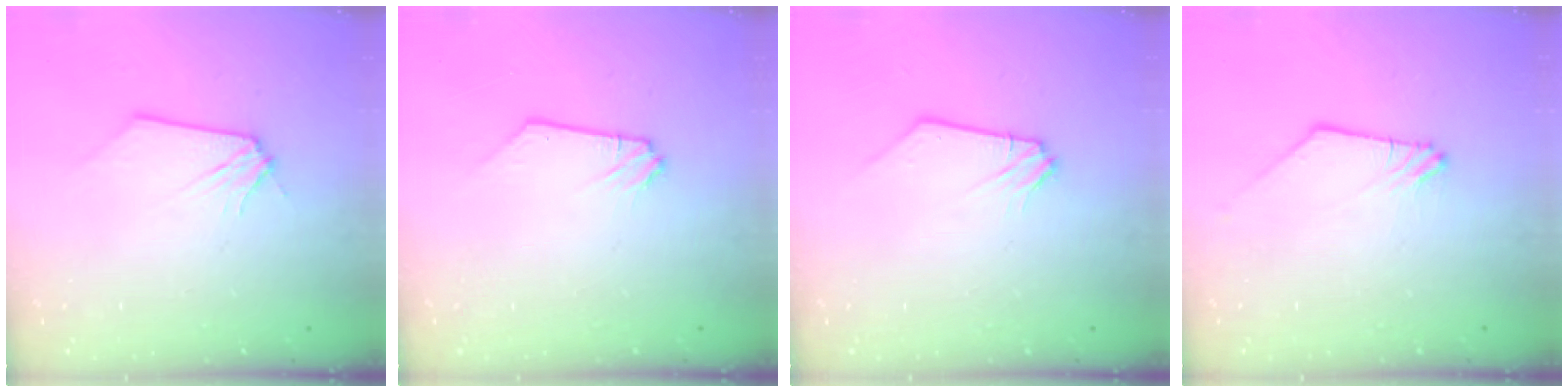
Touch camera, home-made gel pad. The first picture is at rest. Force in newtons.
{"total": 0.0}
{"total": 0.0}
{"total": 0.0}